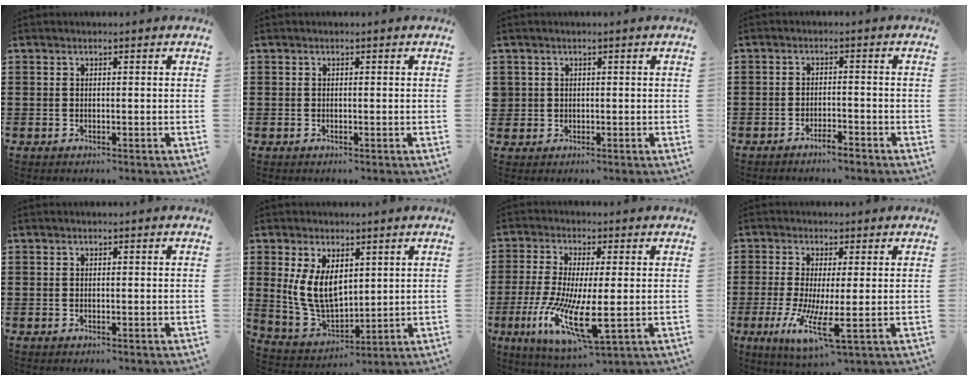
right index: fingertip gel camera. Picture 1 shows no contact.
{"total": 0.0}
{"total": 1.1, "force": [0.3, 1.1, 0.0], "torque": [-0.005, 0.004, 0.004]}
{"total": 2.4, "force": [-2.2, 0.2, 0.8], "torque": [-0.016, 0.002, -0.044]}
{"total": 0.0}
{"total": 8.6, "force": [2.5, 5.1, 6.4], "torque": [-0.152, 0.000, 0.045]}
{"total": 11.5, "force": [-2.7, 3.3, 10.6], "torque": [-0.219, -0.013, -0.046]}
{"total": 7.6, "force": [-1.7, 1.2, 7.3], "torque": [-0.156, -0.019, -0.029]}